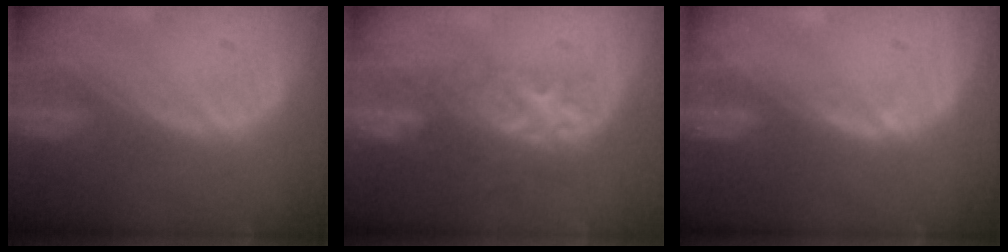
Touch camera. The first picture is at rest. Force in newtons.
{"total": 8.8, "press": 7.2, "slide": 5.1}
{"total": 1.0, "press": 0.7, "slide": 0.7}